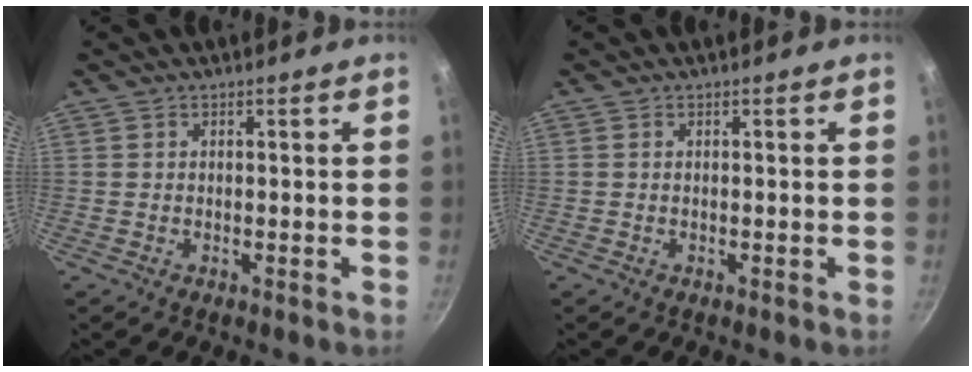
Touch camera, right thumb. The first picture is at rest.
{"total": 0.0}